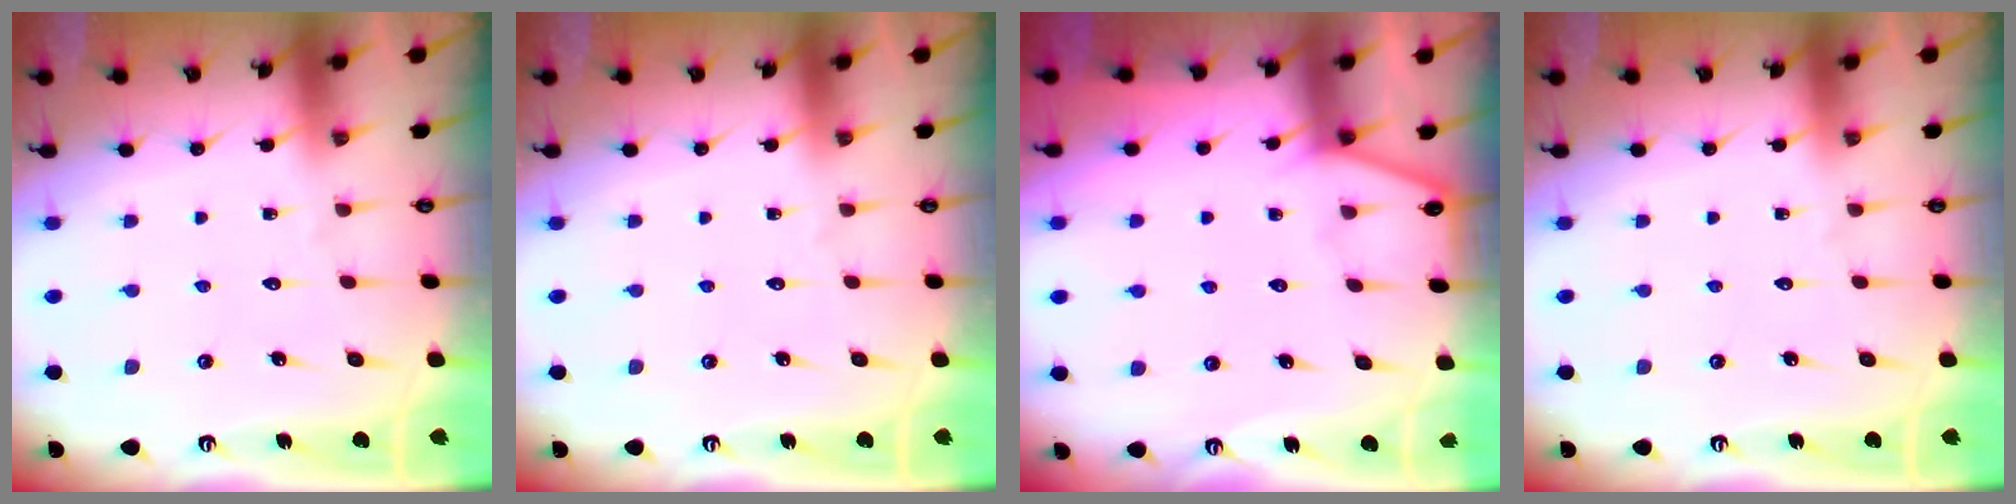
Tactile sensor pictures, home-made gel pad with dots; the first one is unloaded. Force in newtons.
{"total": 0.0}
{"total": 2.9, "press": 2.9, "slide": 0.3}
{"total": 0.0}